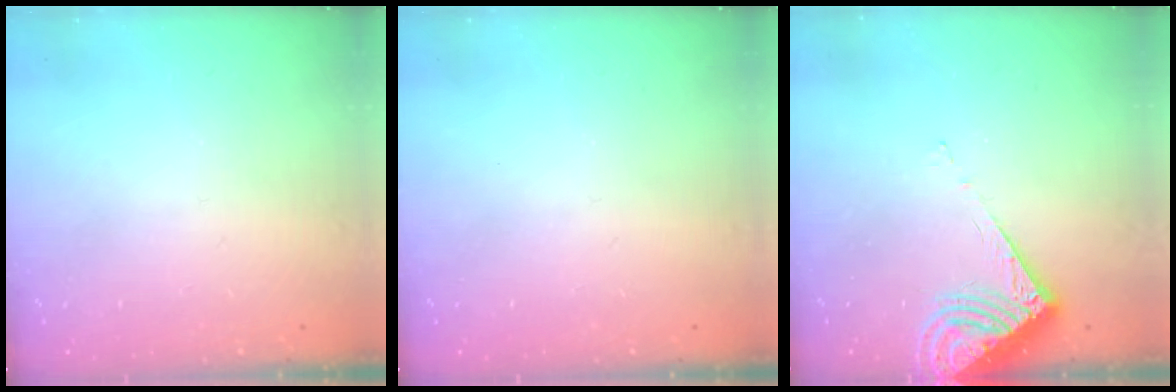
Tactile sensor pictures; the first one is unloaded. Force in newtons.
{"total": 0.0}
{"total": 9.4, "press": 9.3, "slide": 0.8}